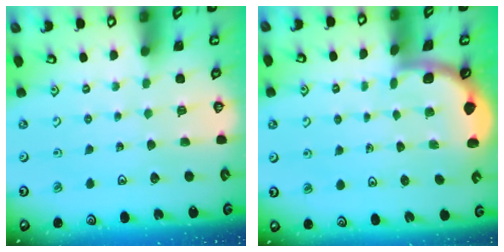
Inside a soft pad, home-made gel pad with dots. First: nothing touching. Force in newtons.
{"total": 1.8, "press": 1.8, "slide": 0.1}